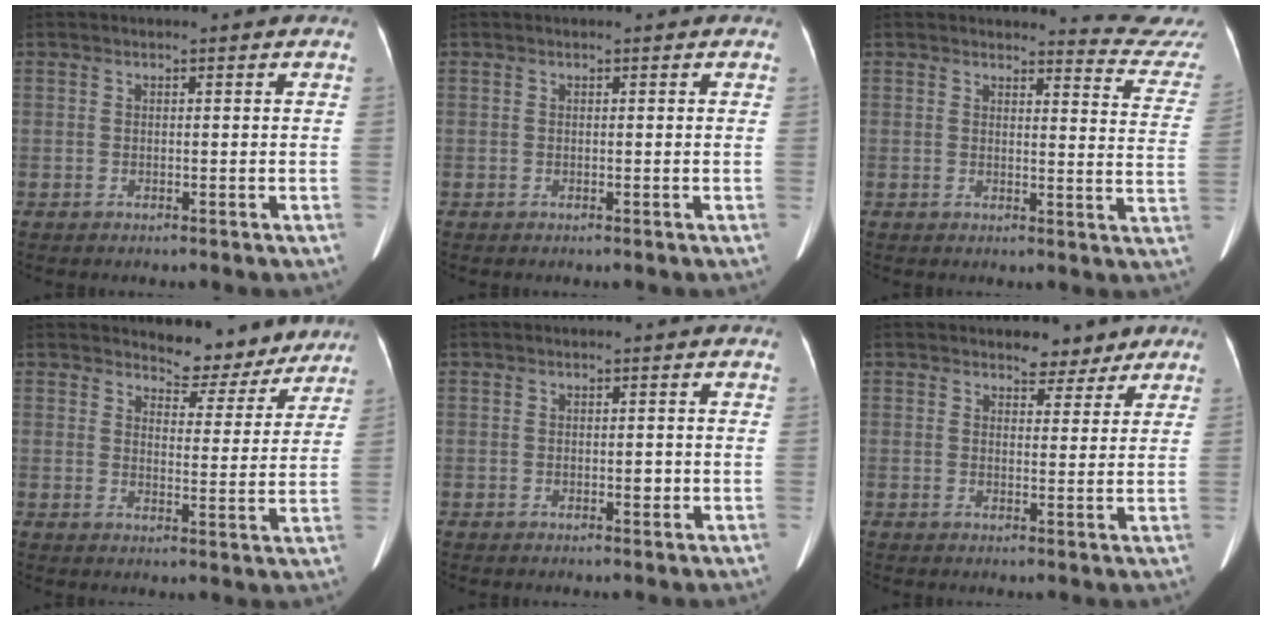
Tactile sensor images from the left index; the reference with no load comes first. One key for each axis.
{"total": 0.0}
{"total": 9.5, "fx": 9.4, "fy": -0.7, "fz": -0.9, "tx": 0.010, "ty": -0.101, "tz": 0.082}
{"total": 7.2, "fx": 6.9, "fy": 2.2, "fz": 0.6, "tx": -0.005, "ty": -0.010, "tz": 0.086}
{"total": 1.1, "fx": -0.6, "fy": 0.5, "fz": 0.7, "tx": -0.012, "ty": 0.001, "tz": -0.003}
{"total": 3.6, "fx": 2.9, "fy": 2.1, "fz": 0.8, "tx": -0.004, "ty": 0.001, "tz": 0.040}